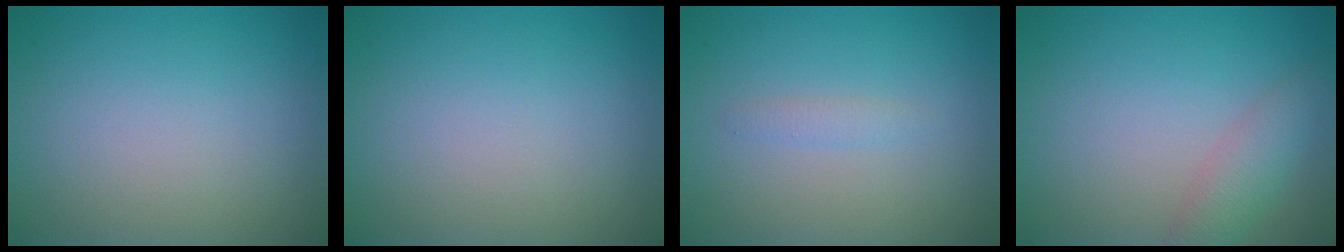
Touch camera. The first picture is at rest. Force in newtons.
{"total": 0.0}
{"total": 0.9, "press": 0.9, "slide": 0.0}
{"total": 2.5, "press": 2.5, "slide": 0.1}